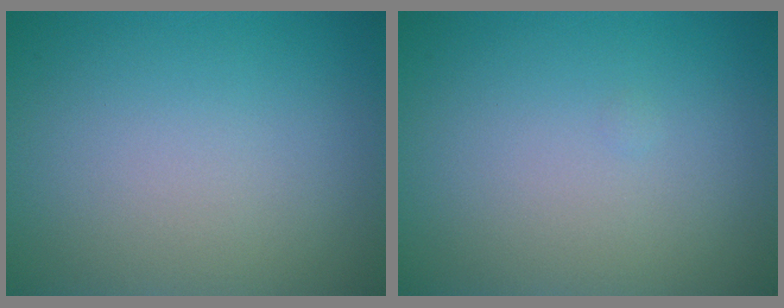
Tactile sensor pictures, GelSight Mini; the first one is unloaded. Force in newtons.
{"total": 0.0}